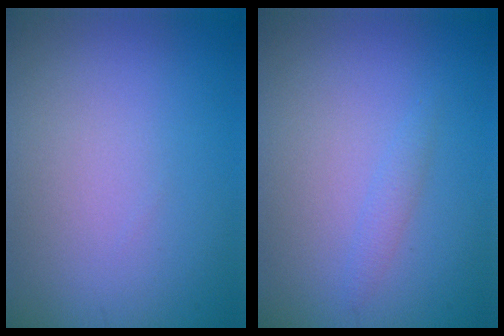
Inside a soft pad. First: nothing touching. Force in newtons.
{"total": 1.0, "press": 1.0, "slide": 0.1}